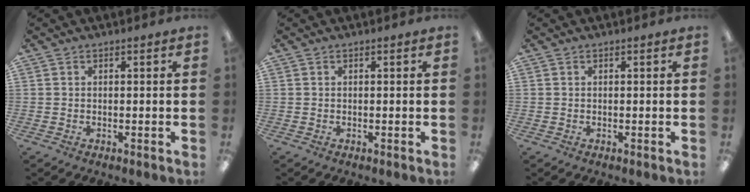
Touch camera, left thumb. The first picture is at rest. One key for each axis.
{"total": 0.0}
{"total": 0.0}